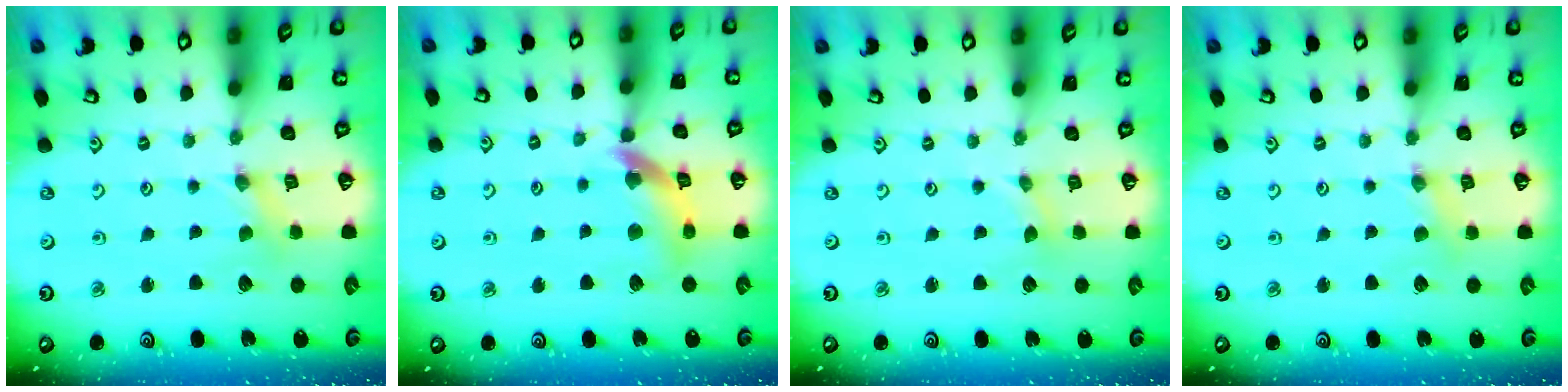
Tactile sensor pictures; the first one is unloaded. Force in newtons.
{"total": 12.4, "press": 12.2, "slide": 1.7}
{"total": 0.7, "press": 0.7, "slide": 0.1}
{"total": 2.5, "press": 2.5, "slide": 0.3}